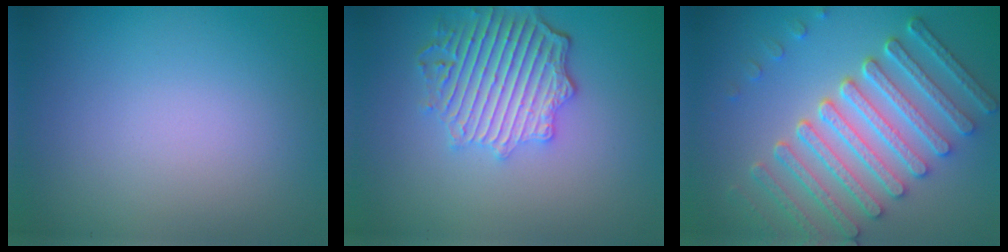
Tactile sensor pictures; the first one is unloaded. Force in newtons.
{"total": 5.7, "press": 4.5, "slide": 3.5}
{"total": 7.9, "press": 6.2, "slide": 5.0}